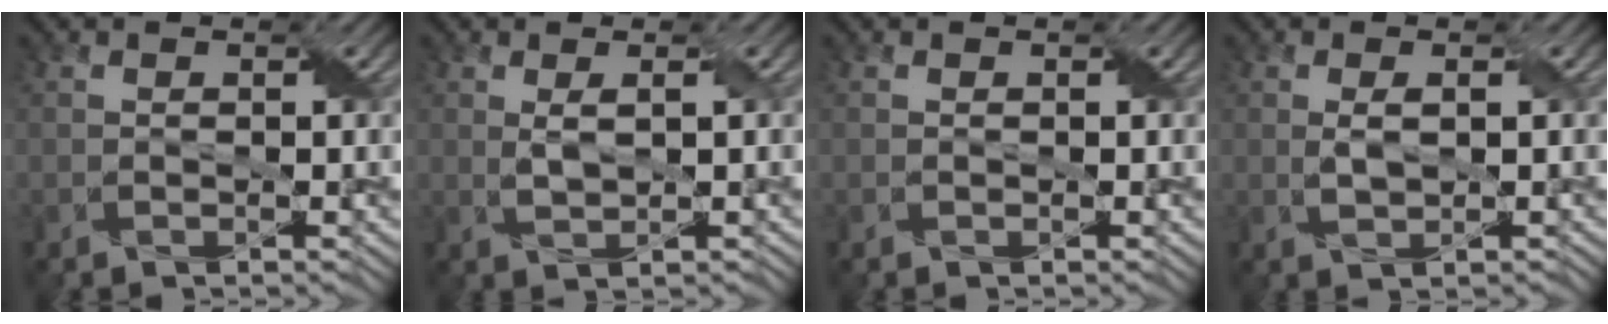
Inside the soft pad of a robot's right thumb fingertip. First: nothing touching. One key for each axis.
{"total": 1.8, "fx": 0.6, "fy": 0.5, "fz": 1.7, "tx": -0.040, "ty": 0.001, "tz": 0.016}
{"total": 0.0}
{"total": 2.0, "fx": 0.3, "fy": 0.8, "fz": 1.8, "tx": -0.043, "ty": 0.001, "tz": 0.009}